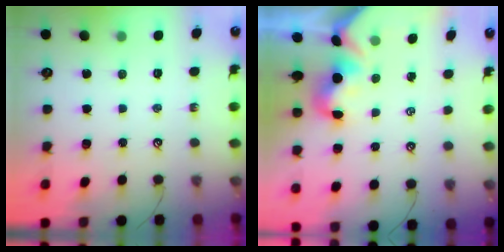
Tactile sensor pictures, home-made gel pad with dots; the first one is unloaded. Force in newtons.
{"total": 0.7, "press": 0.2, "slide": 0.7}